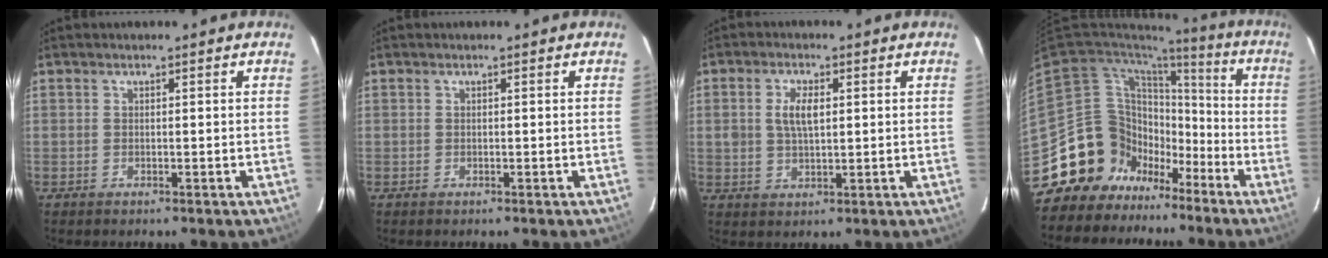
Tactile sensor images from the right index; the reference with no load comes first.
{"total": 0.0}
{"total": 4.8, "force": [1.0, 2.3, 4.1], "torque": [-0.076, 0.005, 0.021]}
{"total": 17.7, "force": [-11.1, 13.2, 3.7], "torque": [-0.098, 0.054, -0.178]}